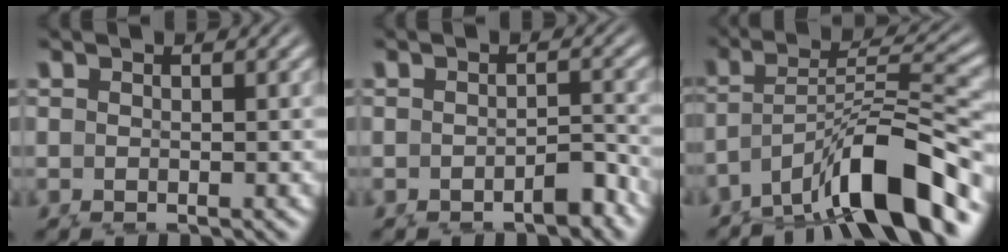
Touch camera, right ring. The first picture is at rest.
{"total": 1.8, "force": [-1.6, 0.1, 0.7], "torque": [-0.007, -0.001, -0.027]}
{"total": 8.2, "force": [-4.2, 2.2, 6.7], "torque": [-0.104, -0.017, -0.056]}